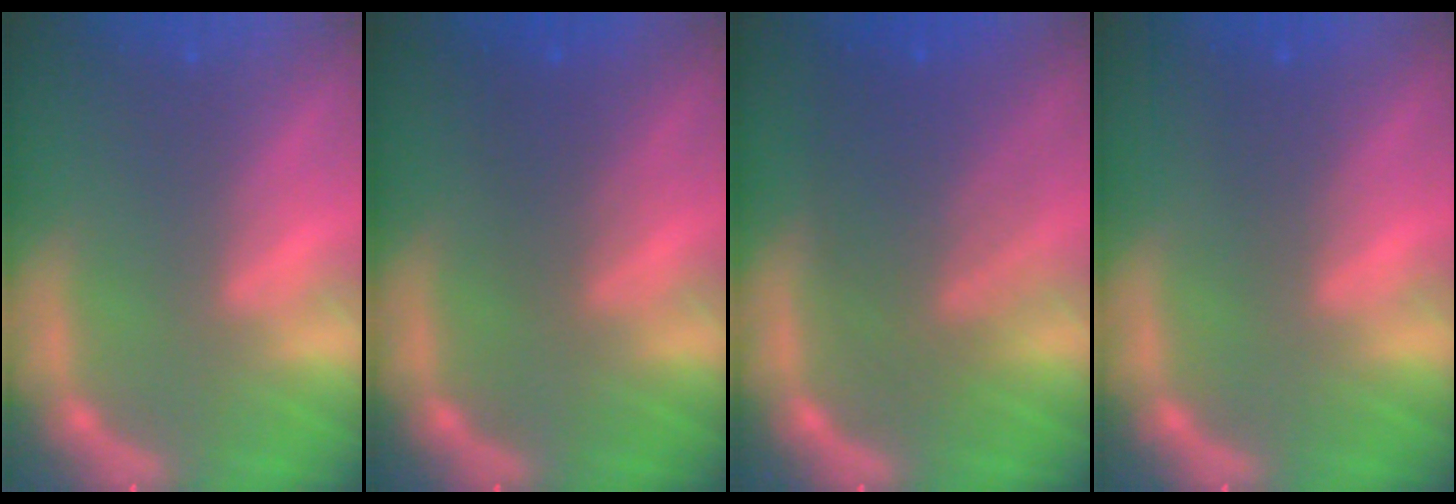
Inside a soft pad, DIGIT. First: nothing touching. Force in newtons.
{"total": 2.5}
{"total": 7.6}
{"total": 1.5}